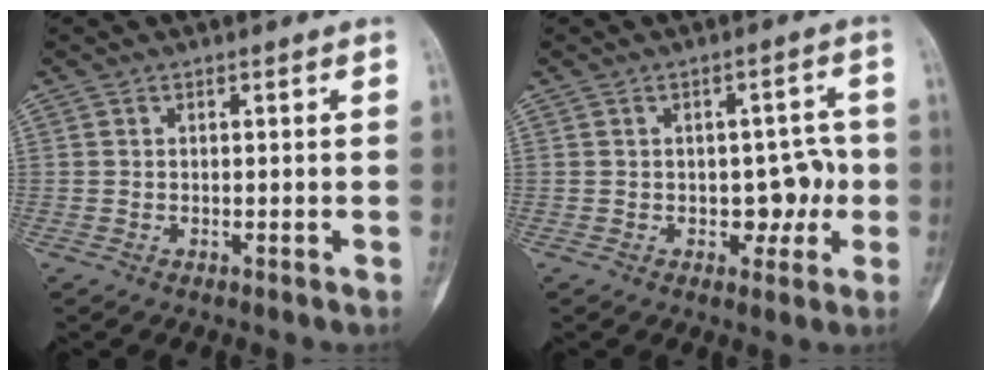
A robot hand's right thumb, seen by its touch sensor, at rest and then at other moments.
{"total": 8.3, "force": [-1.0, 5.2, 6.4], "torque": [-0.042, 0.017, -0.007]}